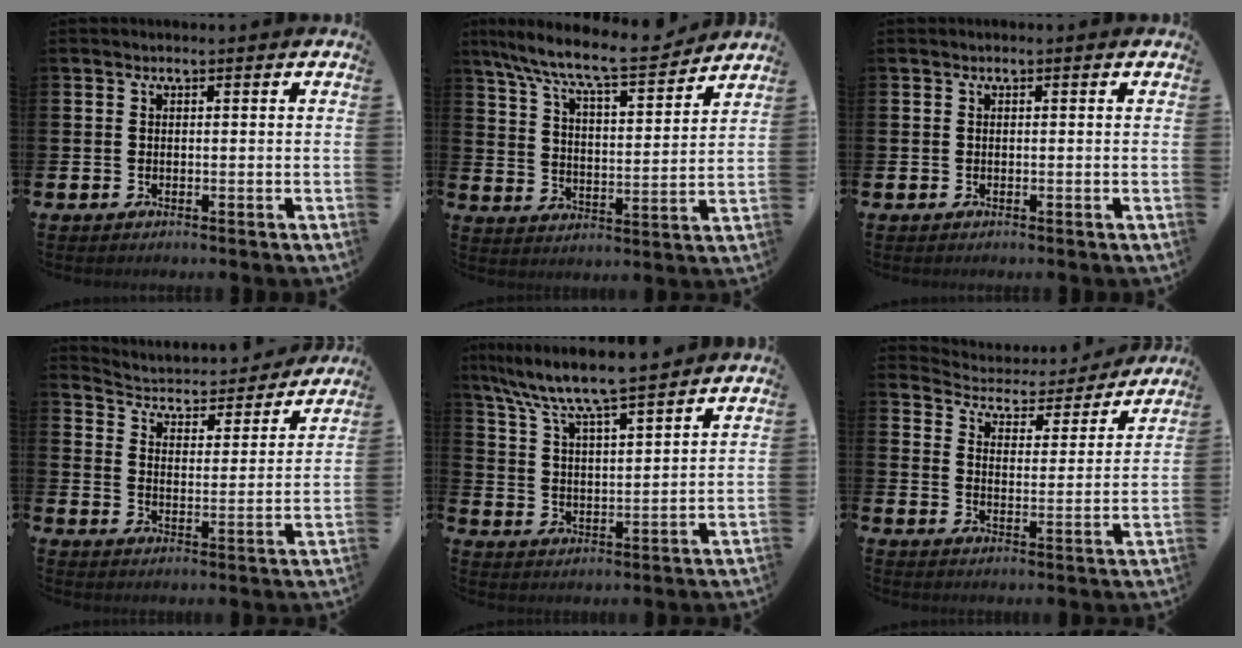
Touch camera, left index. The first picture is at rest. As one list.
[{"total": 9.7, "force": [8.9, 1.2, 3.9], "torque": [-0.107, -0.060, 0.150]}, {"total": 0.0}, {"total": 4.2, "force": [4.0, 1.3, 0.6], "torque": [-0.040, -0.036, 0.061]}, {"total": 8.2, "force": [7.6, 0.4, 2.9], "torque": [-0.090, -0.045, 0.135]}, {"total": 4.2, "force": [3.9, 1.5, 0.2], "torque": [-0.034, -0.037, 0.061]}]